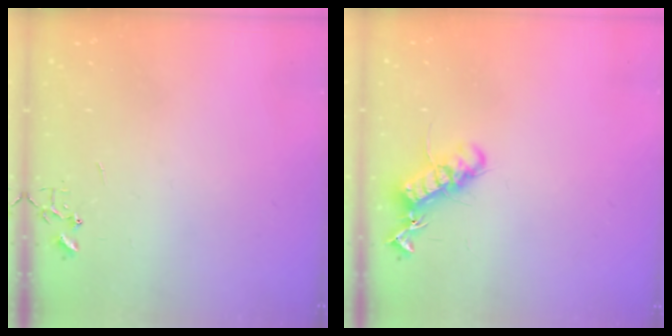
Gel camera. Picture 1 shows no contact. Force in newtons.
{"total": 13.3, "press": 13.3, "slide": 0.9}